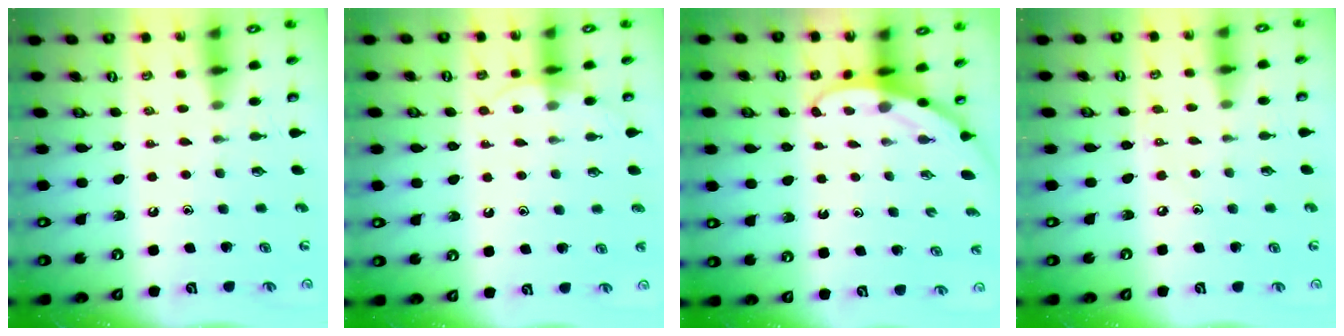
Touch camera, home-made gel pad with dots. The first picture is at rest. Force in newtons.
{"total": 5.4, "press": 5.4, "slide": 0.5}
{"total": 3.2, "press": 3.2, "slide": 0.1}
{"total": 4.3, "press": 4.3, "slide": 0.6}